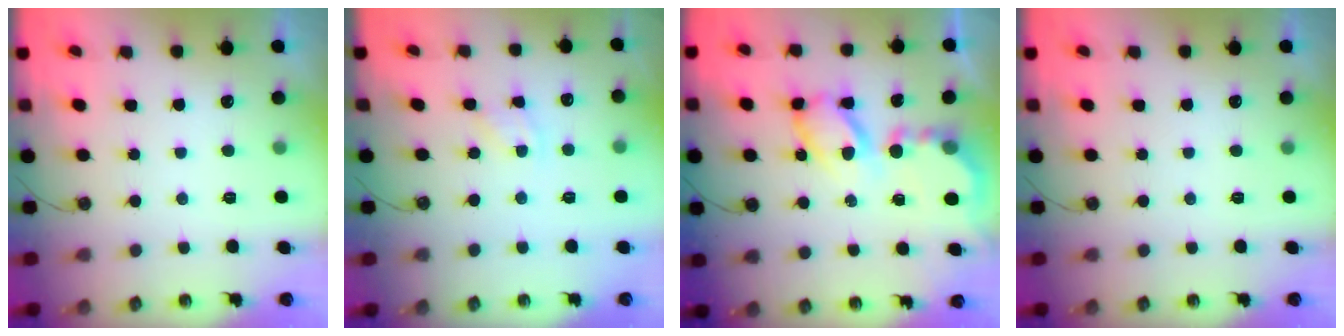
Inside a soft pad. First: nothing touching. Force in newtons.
{"total": 3.1, "press": 3.0, "slide": 0.5}
{"total": 11.7, "press": 11.7, "slide": 0.8}
{"total": 0.0}